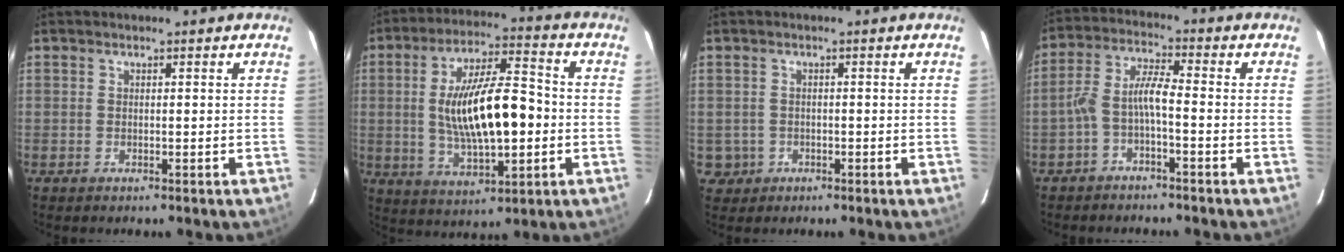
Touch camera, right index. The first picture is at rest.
{"total": 16.6, "force": [-0.9, 5.6, 15.6], "torque": [-0.281, 0.006, -0.006]}
{"total": 3.3, "force": [-0.7, 3.2, 0.3], "torque": [-0.010, 0.010, -0.003]}
{"total": 5.4, "force": [-2.3, 1.2, 4.8], "torque": [-0.112, 0.018, -0.044]}